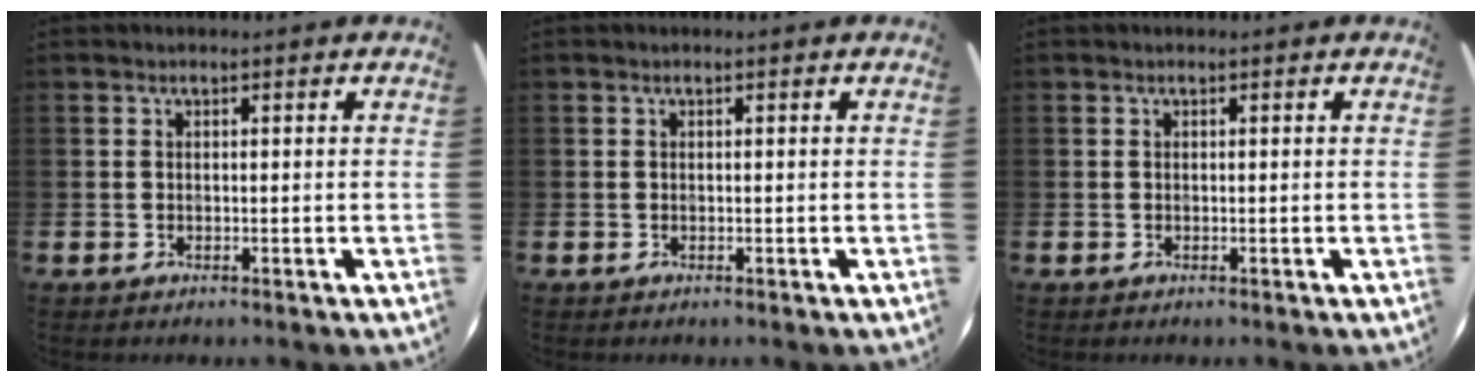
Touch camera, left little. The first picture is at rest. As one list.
[{"total": 0.0}, {"total": 0.0}]